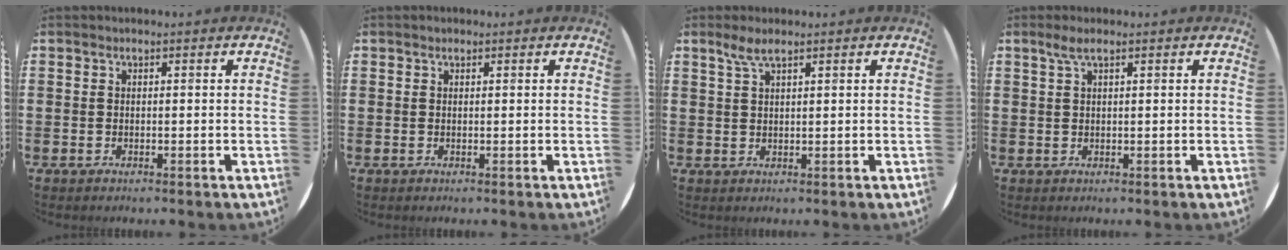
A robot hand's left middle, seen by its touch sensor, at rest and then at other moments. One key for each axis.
{"total": 0.0}
{"total": 2.7, "fx": 1.9, "fy": 0.5, "fz": 1.9, "tx": -0.040, "ty": 0.005, "tz": 0.034}
{"total": 1.8, "fx": 1.0, "fy": 0.2, "fz": 1.5, "tx": -0.031, "ty": 0.003, "tz": 0.017}